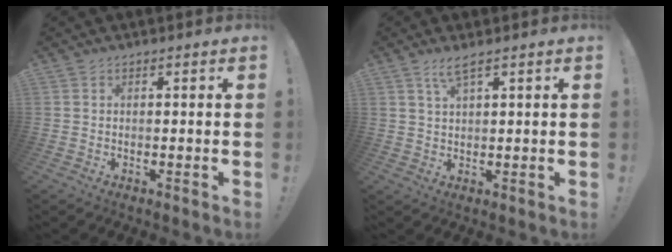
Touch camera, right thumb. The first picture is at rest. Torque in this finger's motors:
{"motor_torque": [0.05, -0.09, -0.10, 0.16, -0.04]}